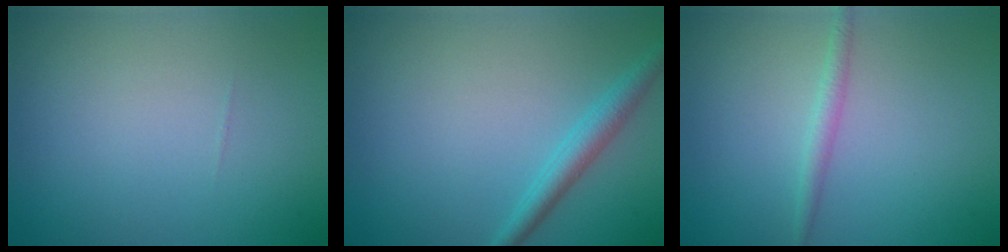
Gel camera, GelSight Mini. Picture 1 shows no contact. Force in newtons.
{"total": 2.4, "press": 2.4, "slide": 0.1}
{"total": 1.3, "press": 1.3, "slide": 0.0}